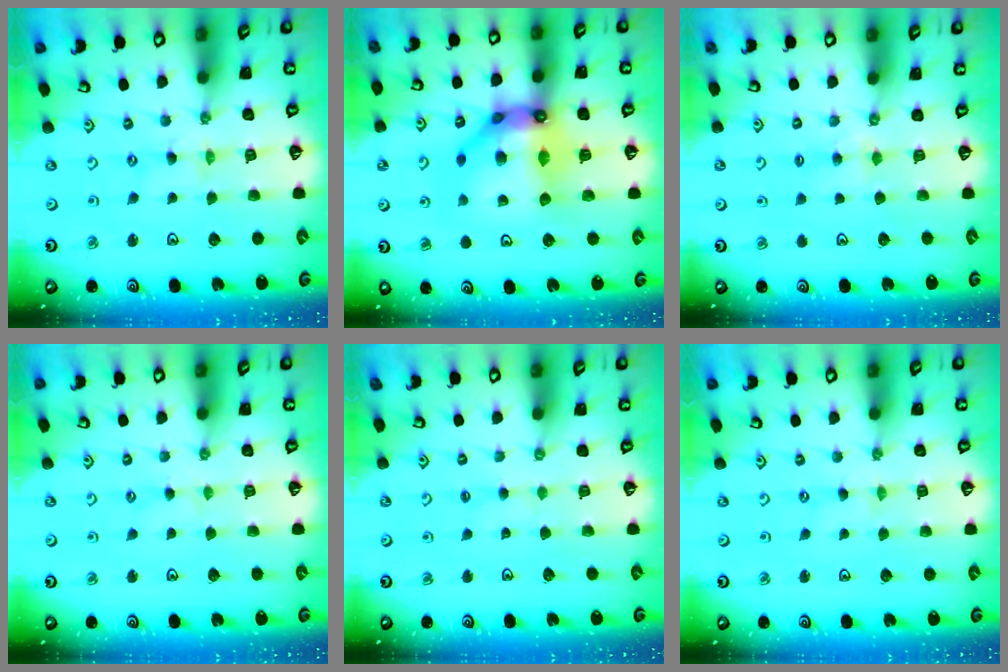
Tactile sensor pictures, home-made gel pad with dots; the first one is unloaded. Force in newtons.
{"total": 16.1, "press": 16.0, "slide": 1.8}
{"total": 3.7, "press": 3.7, "slide": 0.4}
{"total": 1.7, "press": 1.6, "slide": 0.3}
{"total": 1.6, "press": 1.6, "slide": 0.3}
{"total": 0.0}